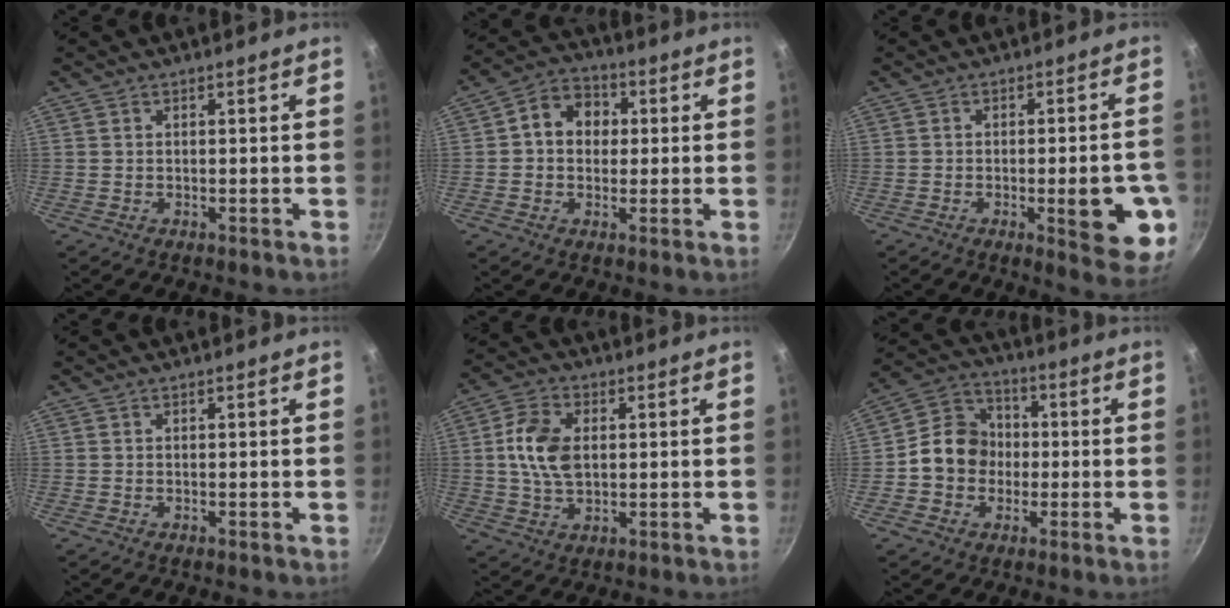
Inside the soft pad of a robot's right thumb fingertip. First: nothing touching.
{"total": 8.9, "force": [1.1, 7.3, 4.9], "torque": [-0.046, 0.018, 0.000]}
{"total": 12.4, "force": [-3.2, 3.6, 11.4], "torque": [-0.119, 0.007, -0.038]}
{"total": 0.0}
{"total": 9.7, "force": [1.1, 6.2, 7.4], "torque": [-0.130, 0.008, 0.016]}
{"total": 10.9, "force": [-1.0, 9.6, 5.2], "torque": [-0.053, 0.027, -0.038]}